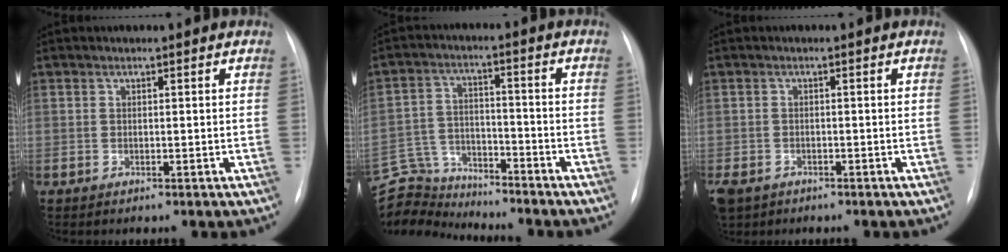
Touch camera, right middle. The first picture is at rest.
{"total": 11.3, "force": [-11.1, 2.1, 0.1], "torque": [-0.009, 0.030, -0.201]}
{"total": 7.6, "force": [-4.3, 5.6, 2.8], "torque": [-0.081, -0.004, -0.066]}